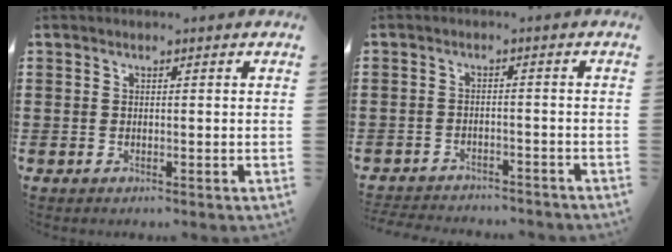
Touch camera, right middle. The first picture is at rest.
{"total": 2.7, "force": [-2.7, 0.2, 0.1], "torque": [-0.007, -0.002, -0.058]}